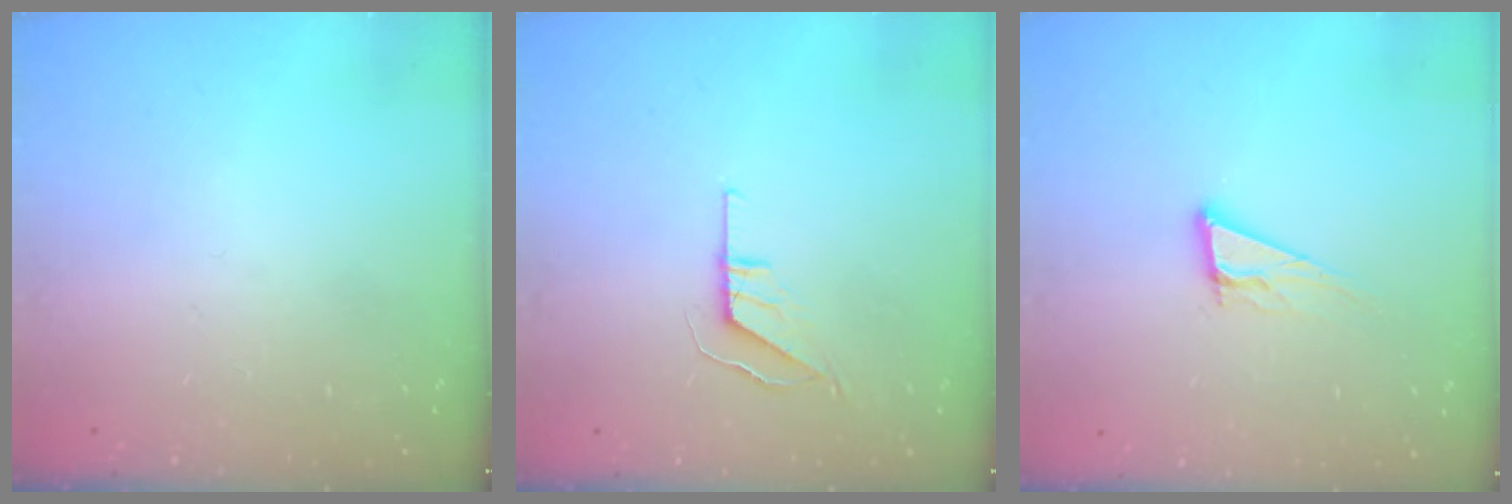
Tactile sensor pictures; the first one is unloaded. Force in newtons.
{"total": 5.5, "press": 5.5, "slide": 0.4}
{"total": 8.6, "press": 8.3, "slide": 2.4}